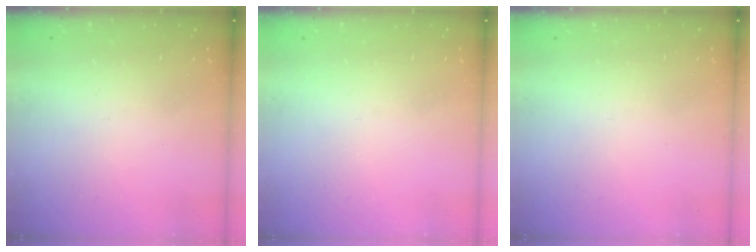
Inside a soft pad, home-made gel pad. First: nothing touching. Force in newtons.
{"total": 0.0}
{"total": 0.0}